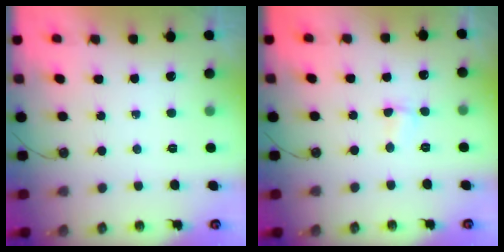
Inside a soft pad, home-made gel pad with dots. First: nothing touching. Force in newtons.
{"total": 2.2, "press": 2.2, "slide": 0.5}